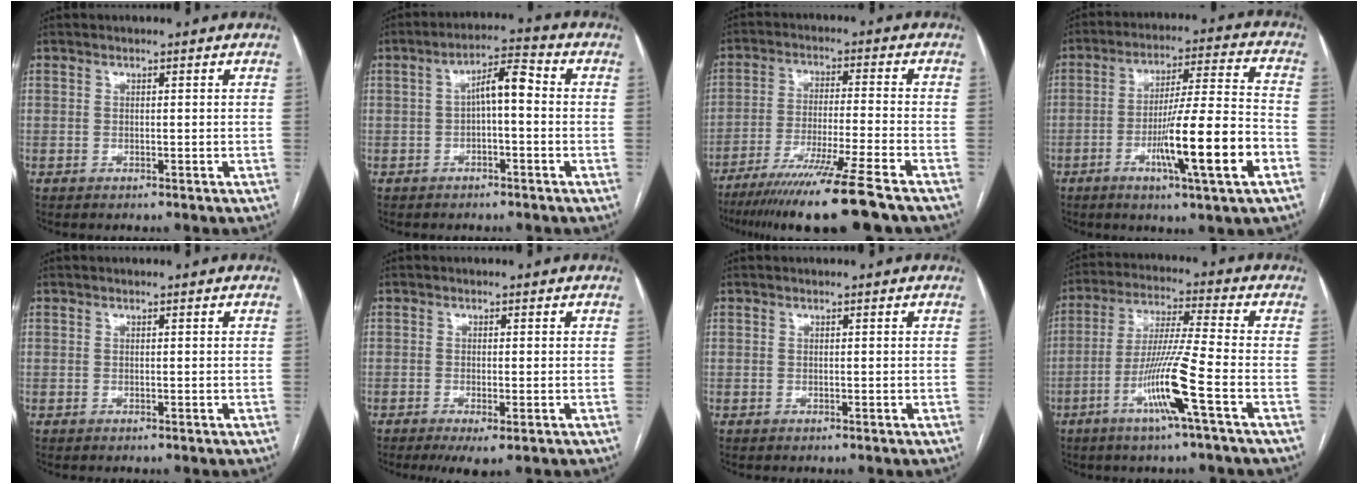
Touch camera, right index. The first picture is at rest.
{"total": 5.7, "force": [-0.1, 1.6, 5.5], "torque": [-0.092, 0.029, -0.002]}
{"total": 15.3, "force": [-11.7, -1.6, 9.8], "torque": [-0.166, -0.052, -0.192]}
{"total": 15.2, "force": [-5.5, -0.1, 14.1], "torque": [-0.238, -0.007, -0.090]}
{"total": 0.0}
{"total": 3.6, "force": [-1.8, 0.7, 3.0], "torque": [-0.052, -0.011, -0.025]}
{"total": 0.0}
{"total": 11.2, "force": [-4.7, -1.2, 10.0], "torque": [-0.198, -0.009, -0.094]}